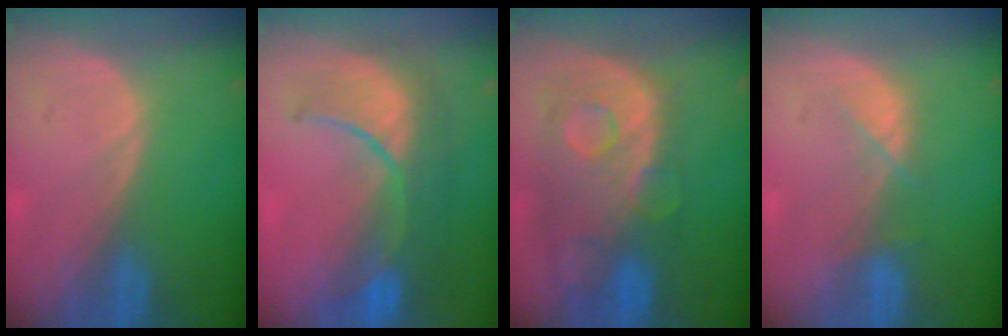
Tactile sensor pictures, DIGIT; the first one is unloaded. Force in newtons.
{"total": 10.2, "press": 9.1, "slide": 4.5}
{"total": 11.2, "press": 9.8, "slide": 5.5}
{"total": 2.4, "press": 2.3, "slide": 0.5}